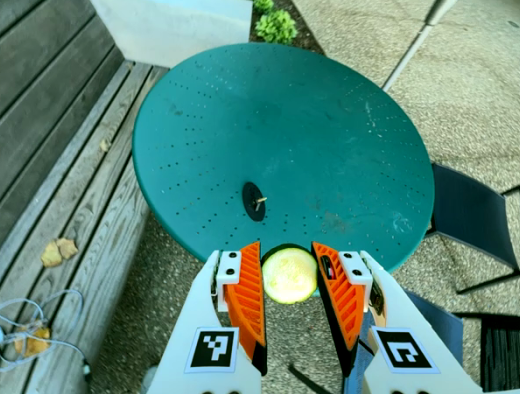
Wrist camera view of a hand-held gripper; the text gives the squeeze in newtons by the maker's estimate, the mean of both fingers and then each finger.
{"total": 12.3, "left": 12.6, "right": 11.9}